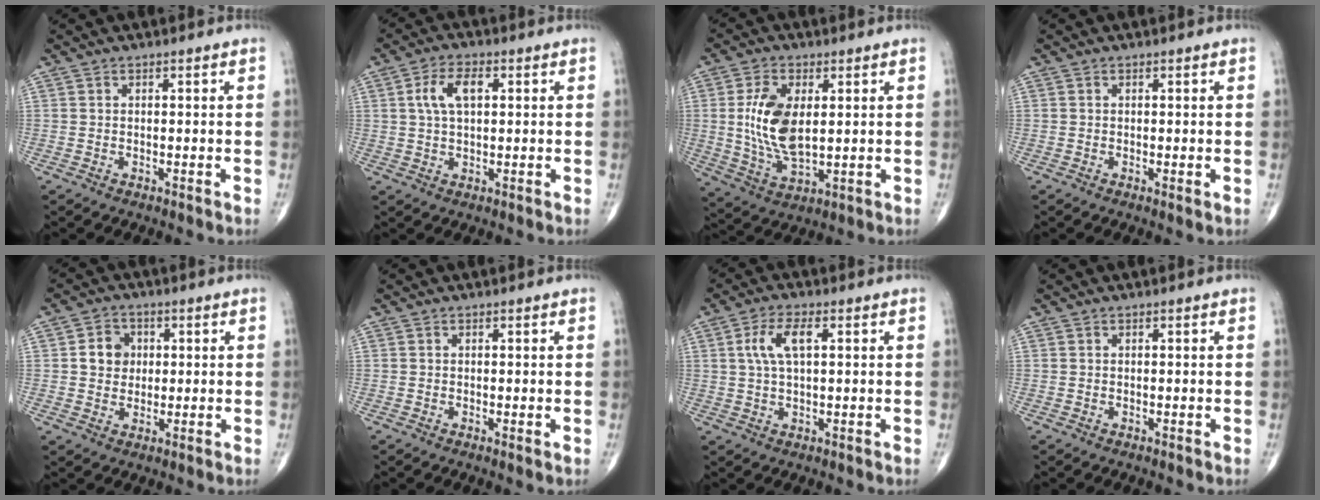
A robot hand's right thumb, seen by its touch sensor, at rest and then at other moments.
{"total": 6.4, "force": [1.6, 3.3, 5.2], "torque": [-0.105, 0.010, 0.028]}
{"total": 11.7, "force": [1.6, 6.0, 9.9], "torque": [-0.193, -0.013, 0.038]}
{"total": 0.7, "force": [-0.1, 0.1, 0.7], "torque": [-0.013, -0.004, -0.004]}
{"total": 7.6, "force": [0.9, 6.7, 3.4], "torque": [-0.021, 0.004, 0.009]}
{"total": 0.5, "force": [0.0, 0.1, 0.5], "torque": [-0.011, -0.003, -0.003]}
{"total": 6.3, "force": [1.6, 2.6, 5.5], "torque": [-0.119, 0.008, 0.031]}
{"total": 0.0}